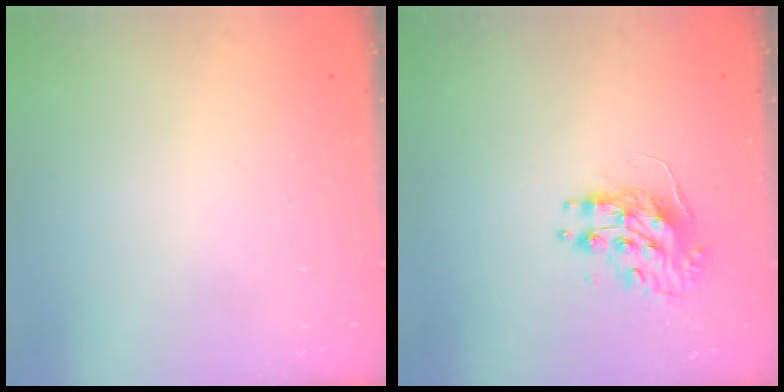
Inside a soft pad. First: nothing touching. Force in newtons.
{"total": 9.2, "press": 9.2, "slide": 0.7}